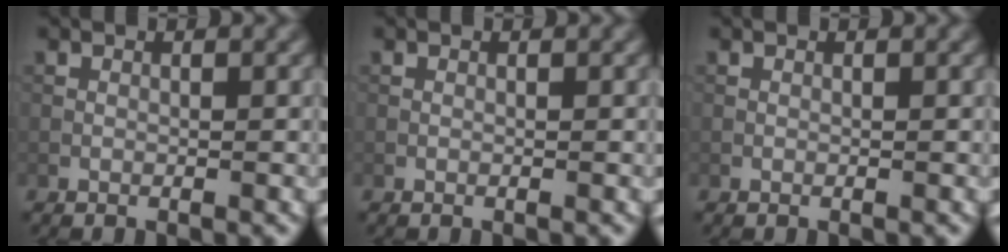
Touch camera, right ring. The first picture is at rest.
{"total": 0.0}
{"total": 0.0}